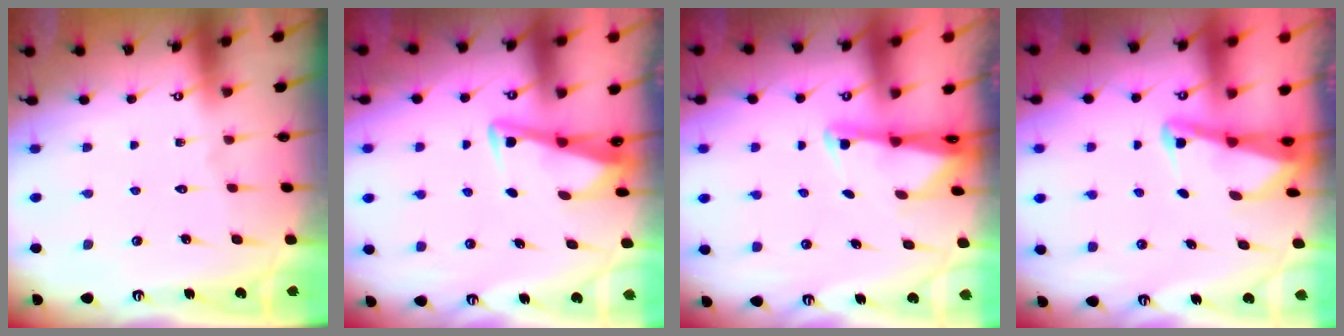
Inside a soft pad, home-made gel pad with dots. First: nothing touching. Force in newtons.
{"total": 3.5, "press": 3.5, "slide": 0.3}
{"total": 1.8, "press": 1.7, "slide": 0.4}
{"total": 2.7, "press": 2.6, "slide": 0.6}